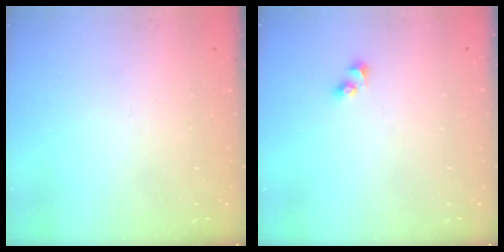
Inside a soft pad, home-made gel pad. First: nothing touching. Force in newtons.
{"total": 2.7, "press": 2.5, "slide": 1.2}